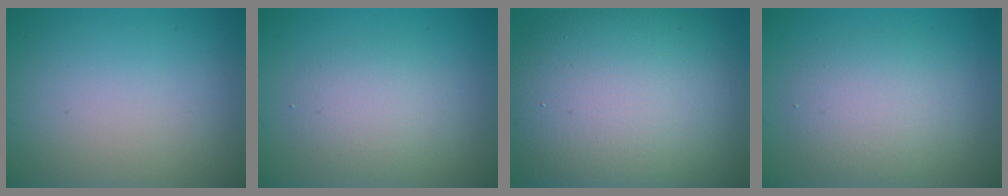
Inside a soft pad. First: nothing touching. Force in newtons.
{"total": 2.7, "press": 2.7, "slide": 0.2}
{"total": 15.0, "press": 14.9, "slide": 1.3}
{"total": 3.8, "press": 3.8, "slide": 0.2}